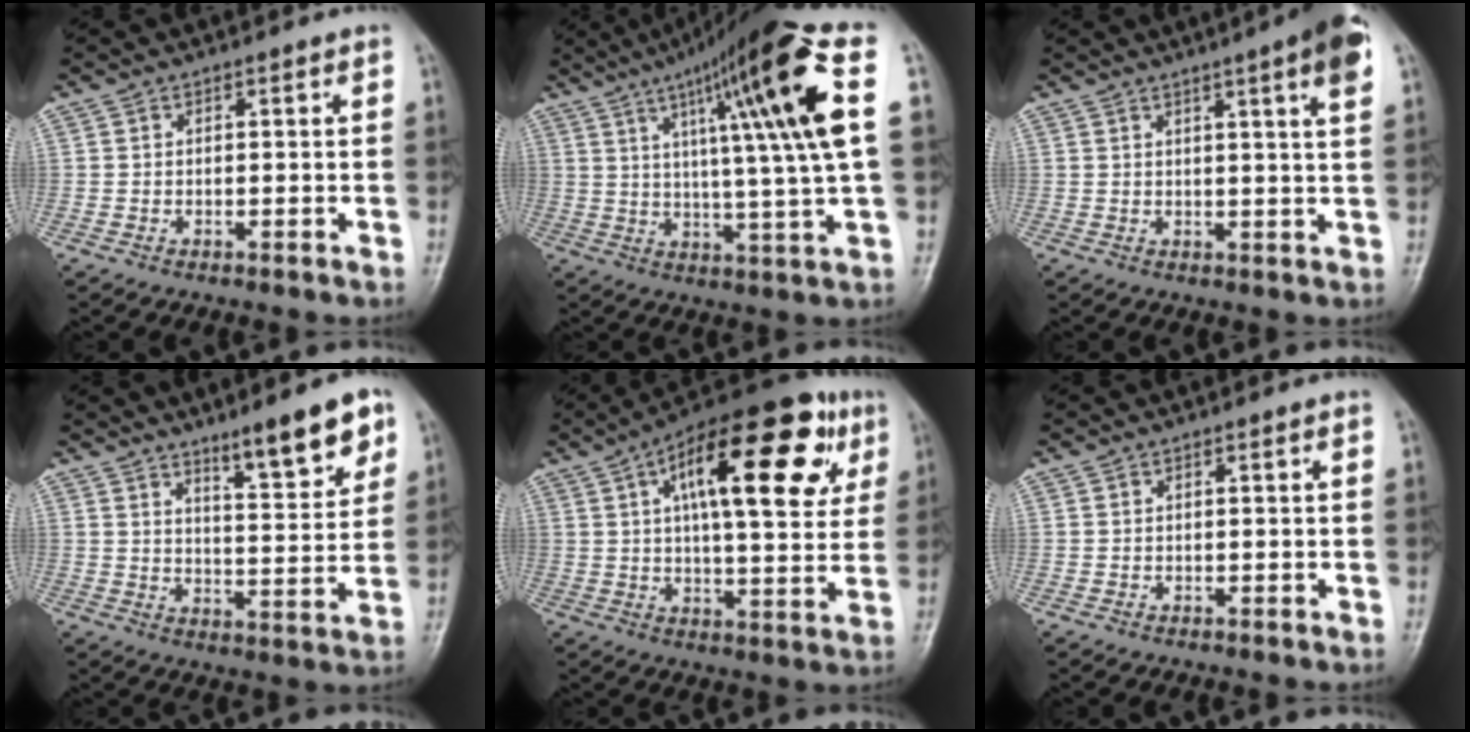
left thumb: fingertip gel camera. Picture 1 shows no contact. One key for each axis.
{"total": 21.7, "fx": 7.0, "fy": 1.7, "fz": 20.5, "tx": -0.313, "ty": 0.001, "tz": 0.100}
{"total": 7.9, "fx": 3.9, "fy": 0.4, "fz": 6.8, "tx": -0.089, "ty": -0.007, "tz": 0.047}
{"total": 11.1, "fx": 7.2, "fy": 2.4, "fz": 8.1, "tx": -0.099, "ty": -0.045, "tz": 0.110}
{"total": 23.8, "fx": 8.5, "fy": 9.3, "fz": 20.3, "tx": -0.272, "ty": 0.007, "tz": 0.116}
{"total": 0.0}